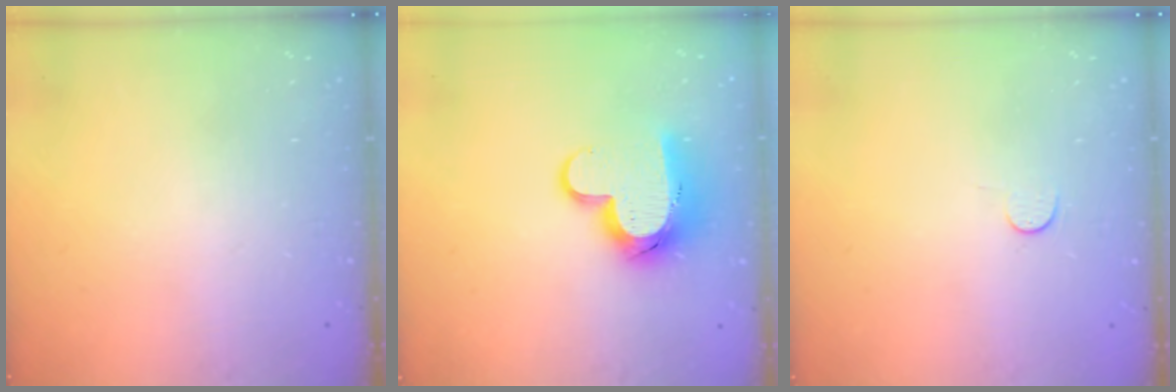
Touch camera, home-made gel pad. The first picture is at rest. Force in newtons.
{"total": 13.1, "press": 13.0, "slide": 1.3}
{"total": 2.8, "press": 2.8, "slide": 0.4}